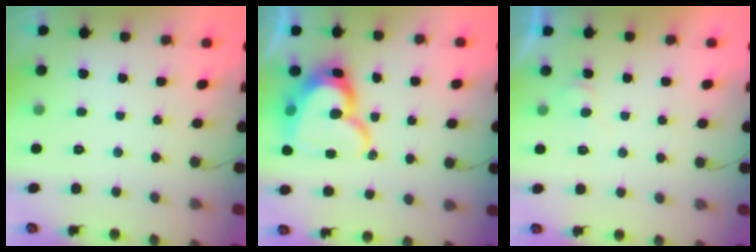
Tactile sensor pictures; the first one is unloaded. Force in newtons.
{"total": 18.5, "press": 18.4, "slide": 1.6}
{"total": 4.8, "press": 4.8, "slide": 0.4}